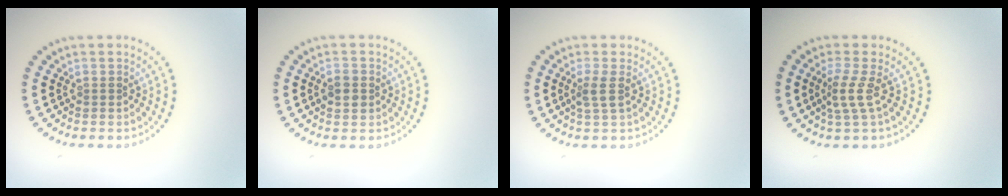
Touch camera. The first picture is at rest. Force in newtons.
{"total": 2.2, "press": 2.2, "slide": 0.1}
{"total": 1.6, "press": 1.3, "slide": 0.9}
{"total": 2.3, "press": 1.6, "slide": 1.7}